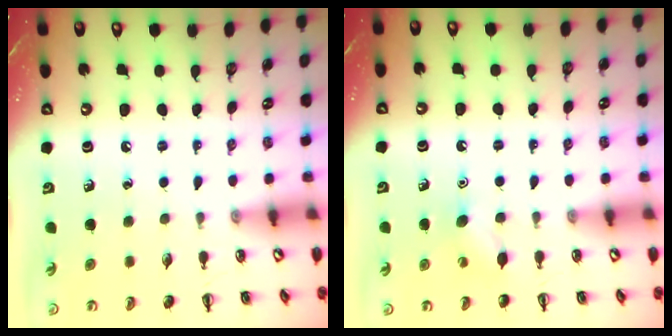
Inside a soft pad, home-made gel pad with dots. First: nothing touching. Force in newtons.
{"total": 5.6, "press": 5.4, "slide": 1.4}